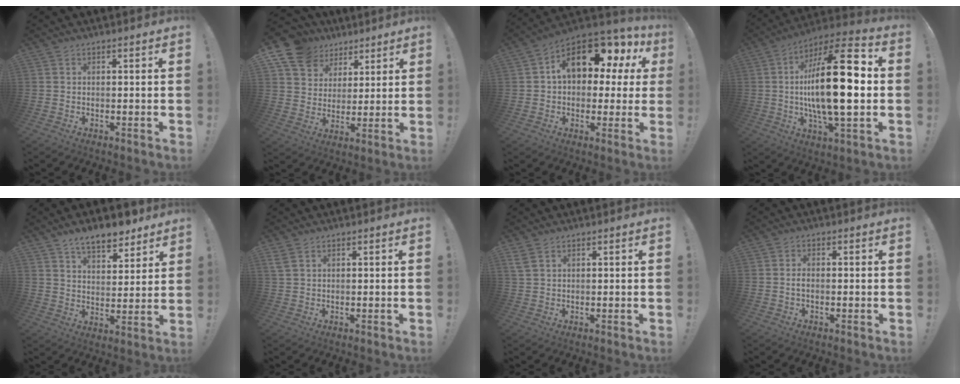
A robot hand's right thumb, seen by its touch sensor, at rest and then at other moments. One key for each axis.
{"total": 12.8, "fx": 8.3, "fy": 9.0, "fz": 3.7, "tx": -0.071, "ty": -0.051, "tz": 0.161}
{"total": 14.7, "fx": 6.4, "fy": 8.4, "fz": 10.2, "tx": -0.151, "ty": -0.036, "tz": 0.106}
{"total": 26.6, "fx": -0.5, "fy": 8.6, "fz": 25.1, "tx": -0.438, "ty": -0.002, "tz": -0.020}
{"total": 9.9, "fx": 7.6, "fy": 4.1, "fz": 4.9, "tx": -0.074, "ty": -0.046, "tz": 0.138}
{"total": 2.5, "fx": 1.4, "fy": 1.2, "fz": 1.6, "tx": -0.036, "ty": 0.003, "tz": 0.028}
{"total": 3.0, "fx": 1.7, "fy": 1.5, "fz": 2.0, "tx": -0.044, "ty": 0.002, "tz": 0.034}
{"total": 1.7, "fx": -0.6, "fy": 0.7, "fz": 1.4, "tx": -0.031, "ty": 0.007, "tz": -0.010}